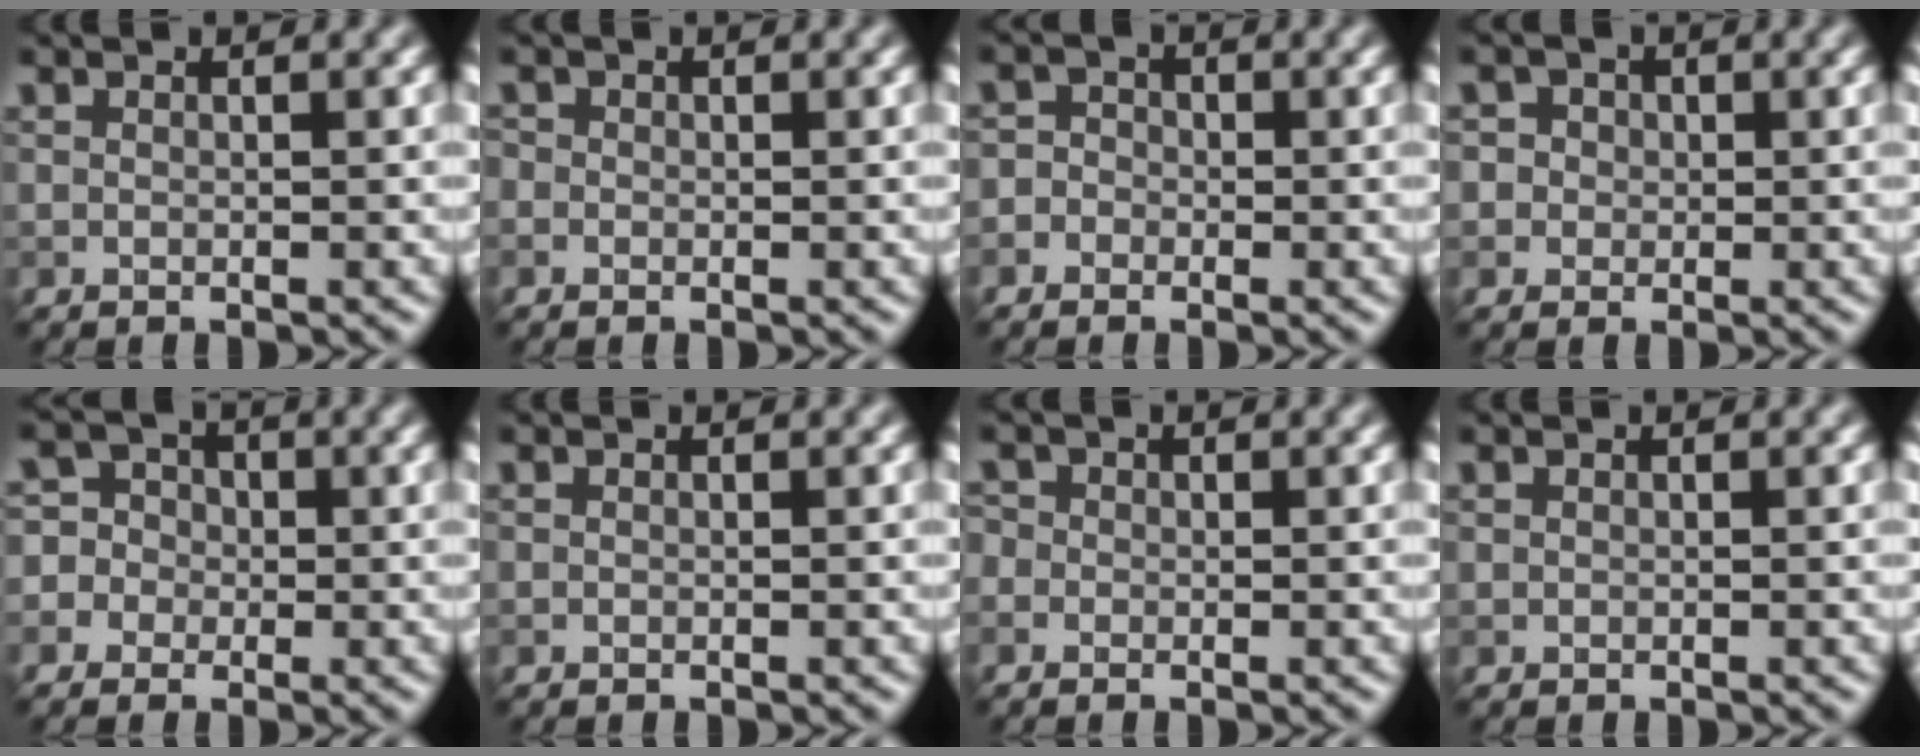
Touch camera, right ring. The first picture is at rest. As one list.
[{"total": 0.6, "force": [-0.1, 0.6, 0.1], "torque": [0.001, -0.005, -0.005]}, {"total": 2.3, "force": [-0.7, 2.1, 0.6], "torque": [0.008, 0.016, -0.037]}, {"total": 3.6, "force": [1.2, 3.2, 1.2], "torque": [-0.003, 0.018, 0.003]}, {"total": 5.6, "force": [-1.6, 5.2, 1.2], "torque": [-0.006, 0.024, -0.060]}, {"total": 0.0}, {"total": 1.1, "force": [-0.1, 1.0, 0.3], "torque": [-0.007, 0.000, -0.010]}, {"total": 0.0}]